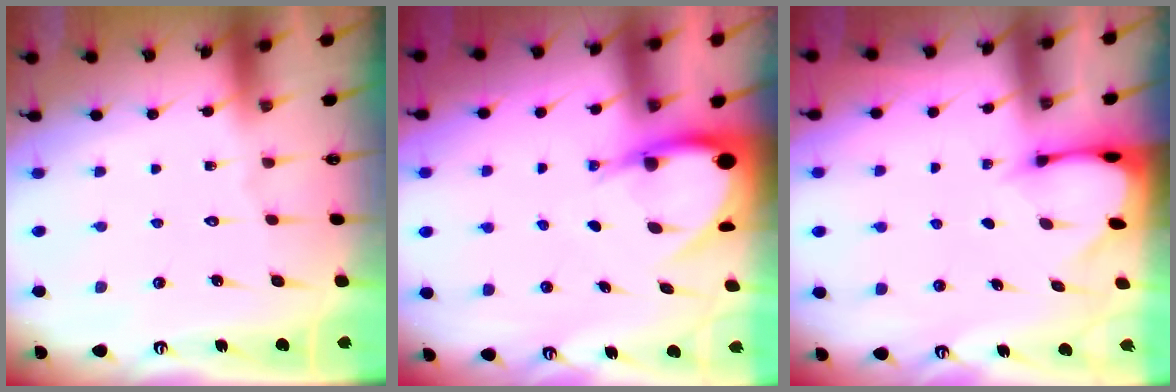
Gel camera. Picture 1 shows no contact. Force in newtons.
{"total": 6.7, "press": 6.7, "slide": 0.7}
{"total": 2.3, "press": 2.3, "slide": 0.1}